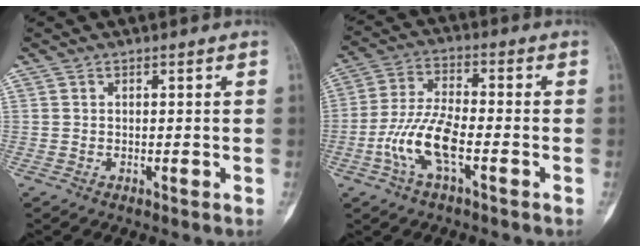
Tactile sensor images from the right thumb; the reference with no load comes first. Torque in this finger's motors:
{"motor_torque": [1.31, 1.14, 0.60, -0.58, 0.15]}